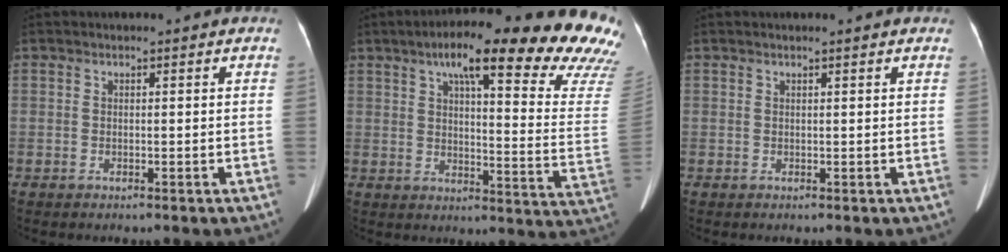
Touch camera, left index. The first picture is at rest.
{"total": 27.4, "force": [20.6, 3.6, 17.7], "torque": [-0.197, -0.035, 0.243]}
{"total": 1.2, "force": [1.0, -0.2, 0.6], "torque": [-0.014, 0.011, 0.016]}